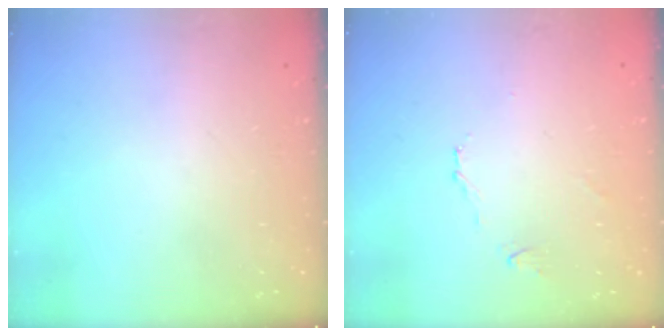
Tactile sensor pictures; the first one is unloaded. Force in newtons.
{"total": 2.7, "press": 2.6, "slide": 0.6}